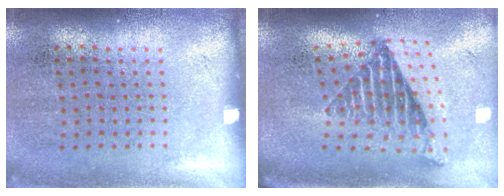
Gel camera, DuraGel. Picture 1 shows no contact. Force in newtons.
{"total": 2.6, "press": 1.7, "slide": 1.9}